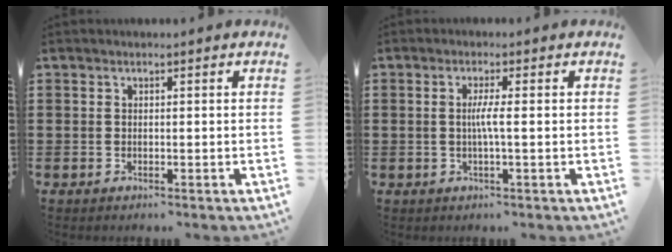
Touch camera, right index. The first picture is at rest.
{"total": 2.9, "force": [-0.1, -0.1, 2.9], "torque": [-0.055, -0.006, -0.004]}